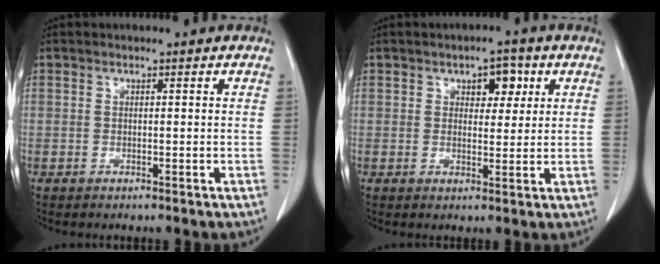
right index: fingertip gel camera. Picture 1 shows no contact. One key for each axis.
{"total": 4.3, "fx": 2.0, "fy": 2.3, "fz": 3.0, "tx": -0.036, "ty": 0.007, "tz": 0.027}